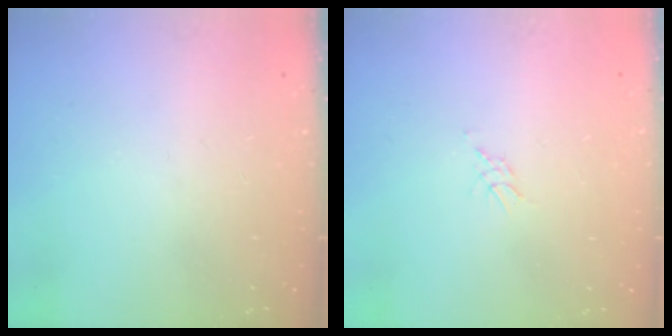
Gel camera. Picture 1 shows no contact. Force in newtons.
{"total": 1.4, "press": 1.4, "slide": 0.2}